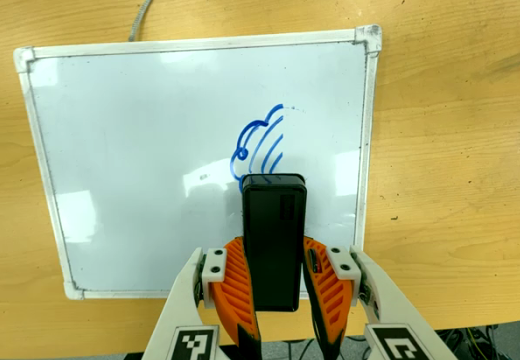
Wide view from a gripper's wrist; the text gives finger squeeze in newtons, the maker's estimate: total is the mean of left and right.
{"total": 8.5, "left": 6.0, "right": 10.9}